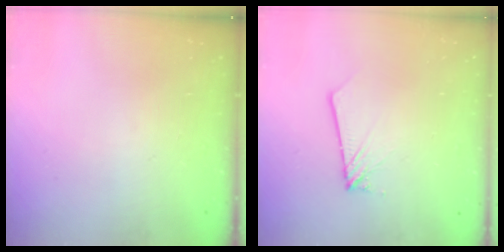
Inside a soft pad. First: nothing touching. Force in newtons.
{"total": 1.8, "press": 1.8, "slide": 0.2}